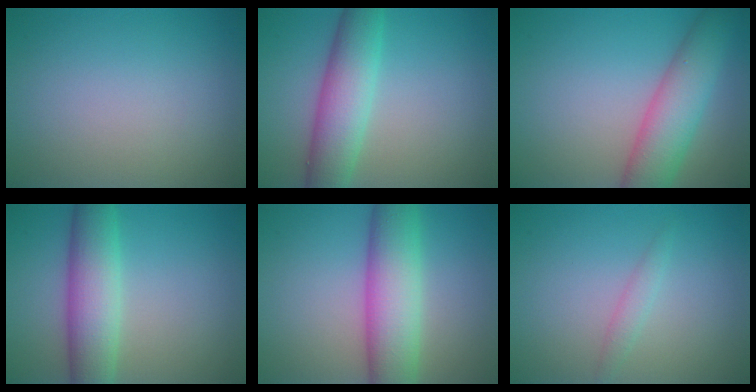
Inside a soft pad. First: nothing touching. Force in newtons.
{"total": 6.1, "press": 6.1, "slide": 0.3}
{"total": 6.2, "press": 6.2, "slide": 0.3}
{"total": 6.2, "press": 6.2, "slide": 0.0}
{"total": 7.6, "press": 7.6, "slide": 0.5}
{"total": 1.2, "press": 1.2, "slide": 0.1}